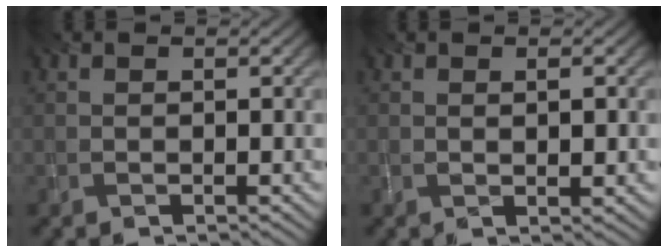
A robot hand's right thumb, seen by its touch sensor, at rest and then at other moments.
{"total": 1.0, "force": [0.3, 0.2, 0.9], "torque": [-0.016, -0.004, 0.007]}